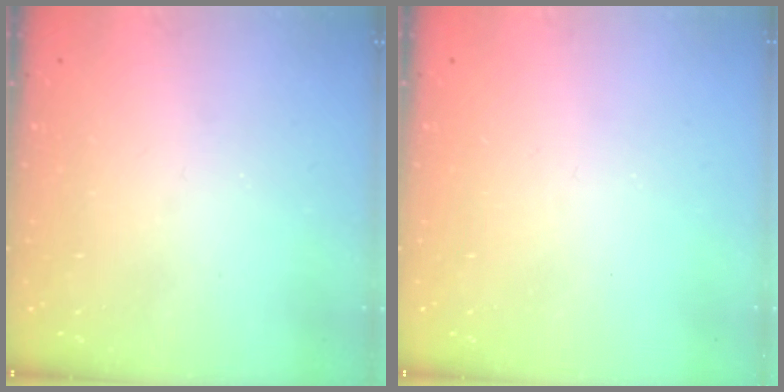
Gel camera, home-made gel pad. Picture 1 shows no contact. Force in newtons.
{"total": 0.0}